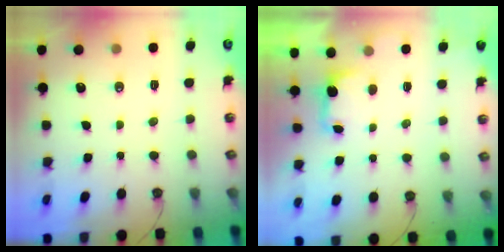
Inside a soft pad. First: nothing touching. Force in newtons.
{"total": 2.5, "press": 2.3, "slide": 0.8}